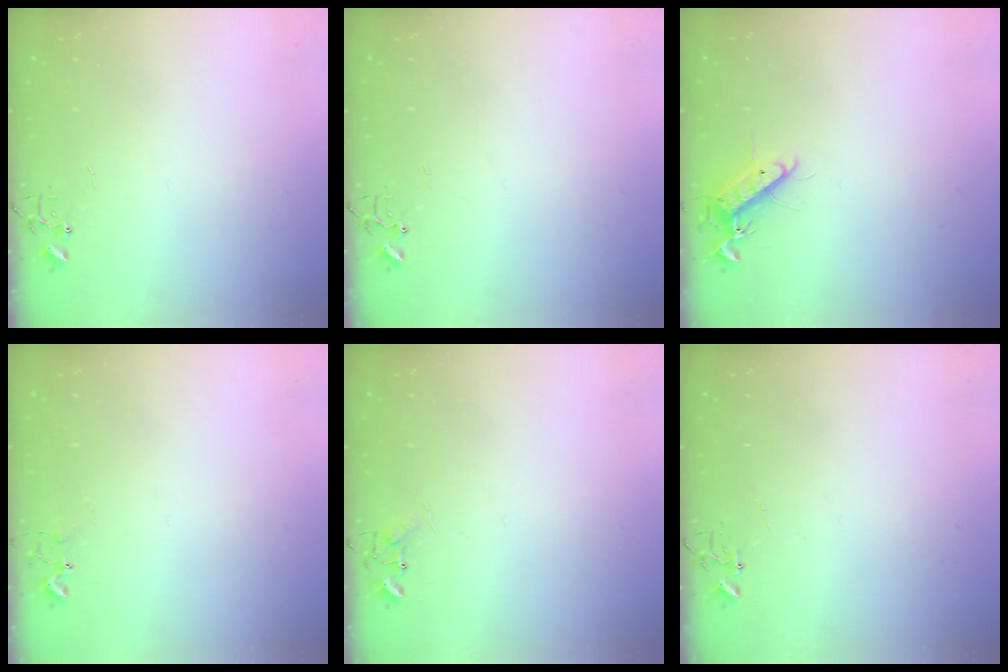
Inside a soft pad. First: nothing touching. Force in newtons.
{"total": 0.0}
{"total": 11.0, "press": 10.9, "slide": 1.9}
{"total": 5.8, "press": 5.7, "slide": 0.7}
{"total": 5.2, "press": 5.2, "slide": 0.6}
{"total": 4.3, "press": 4.3, "slide": 0.3}